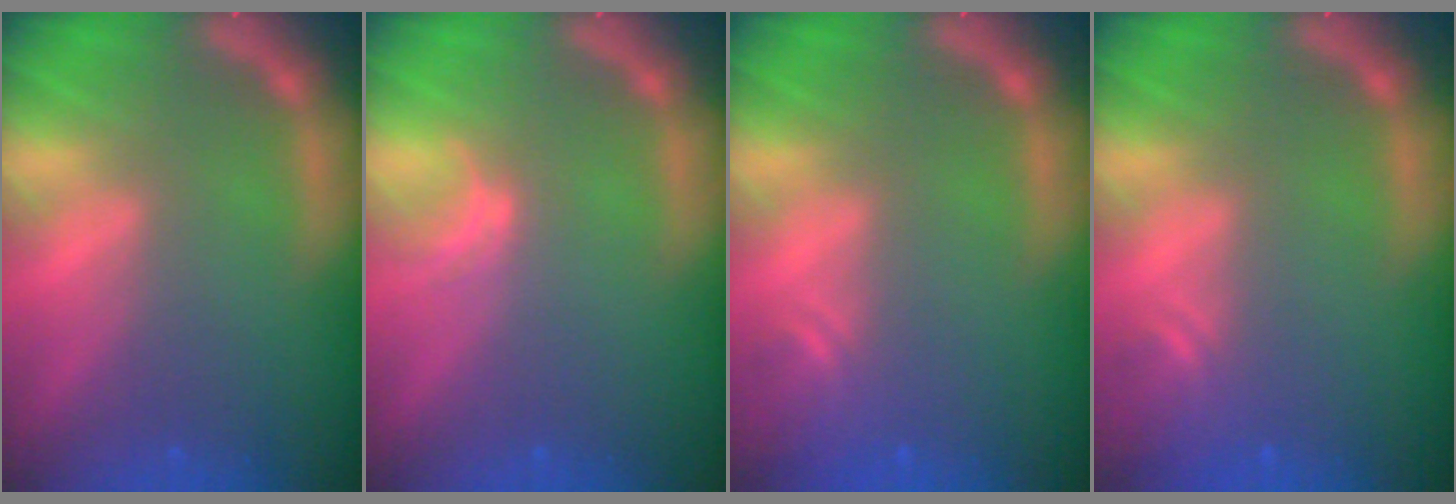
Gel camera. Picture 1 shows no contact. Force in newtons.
{"total": 1.0}
{"total": 1.9}
{"total": 1.9}